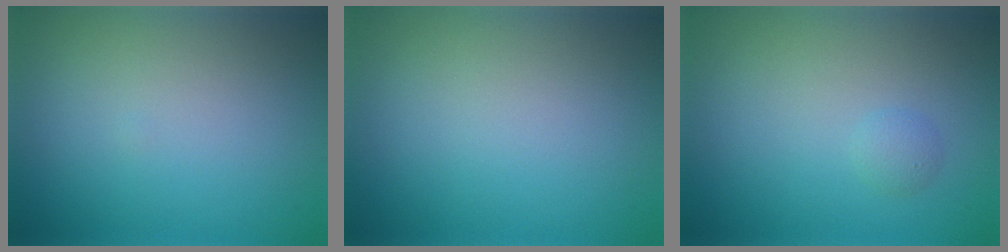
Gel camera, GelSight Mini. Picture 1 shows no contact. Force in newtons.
{"total": 0.0}
{"total": 0.9, "press": 0.9, "slide": 0.1}